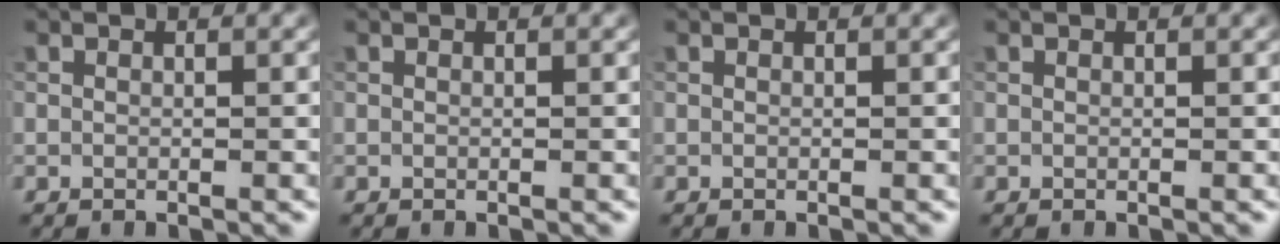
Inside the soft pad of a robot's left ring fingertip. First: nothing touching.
{"total": 0.0}
{"total": 0.0}
{"total": 0.0}